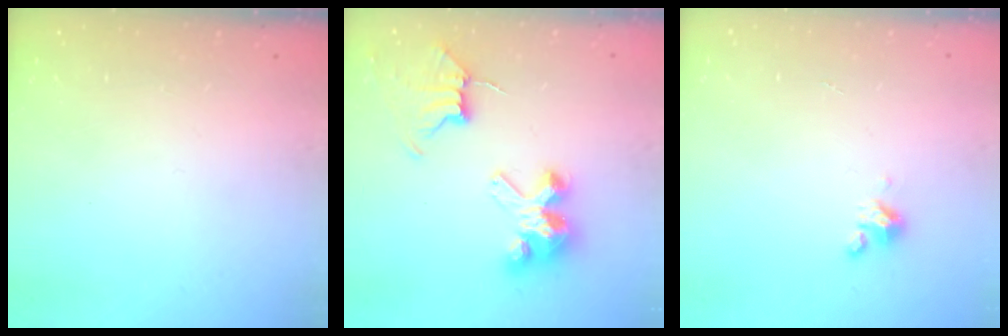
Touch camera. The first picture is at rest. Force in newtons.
{"total": 8.4, "press": 8.3, "slide": 0.7}
{"total": 3.4, "press": 3.4, "slide": 0.3}